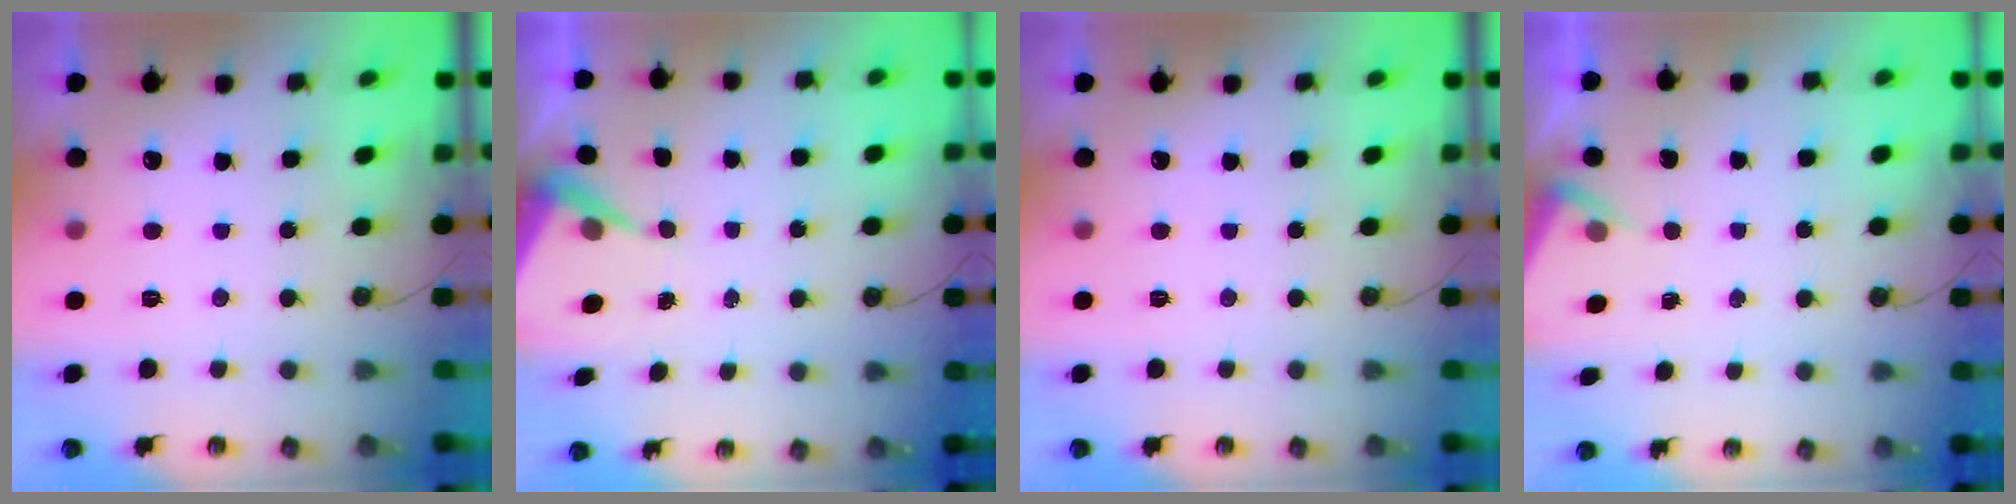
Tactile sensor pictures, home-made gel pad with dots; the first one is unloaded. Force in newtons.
{"total": 6.9, "press": 6.8, "slide": 0.6}
{"total": 0.0}
{"total": 3.0, "press": 3.0, "slide": 0.5}